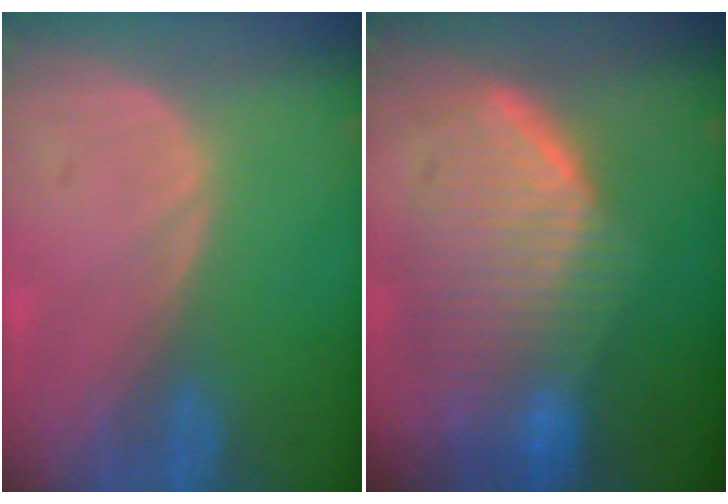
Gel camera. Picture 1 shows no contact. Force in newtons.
{"total": 10.0, "press": 9.0, "slide": 4.3}